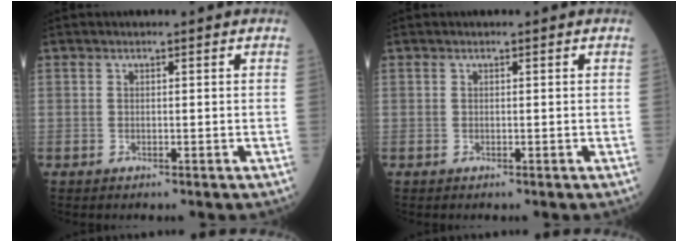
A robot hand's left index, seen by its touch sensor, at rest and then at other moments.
{"total": 0.0}